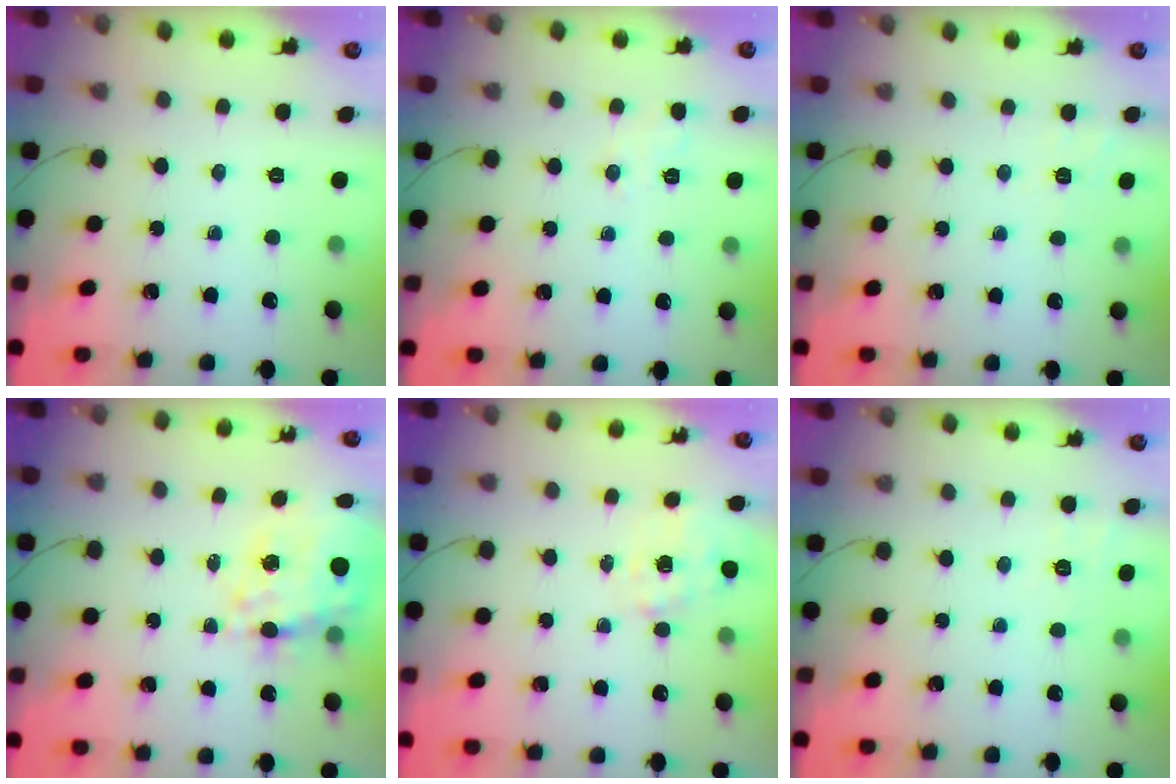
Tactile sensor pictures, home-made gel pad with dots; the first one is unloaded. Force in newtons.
{"total": 1.4, "press": 0.7, "slide": 1.2}
{"total": 2.3, "press": 1.5, "slide": 1.8}
{"total": 15.9, "press": 15.5, "slide": 3.8}
{"total": 2.2, "press": 2.1, "slide": 0.7}
{"total": 1.8, "press": 0.5, "slide": 1.7}